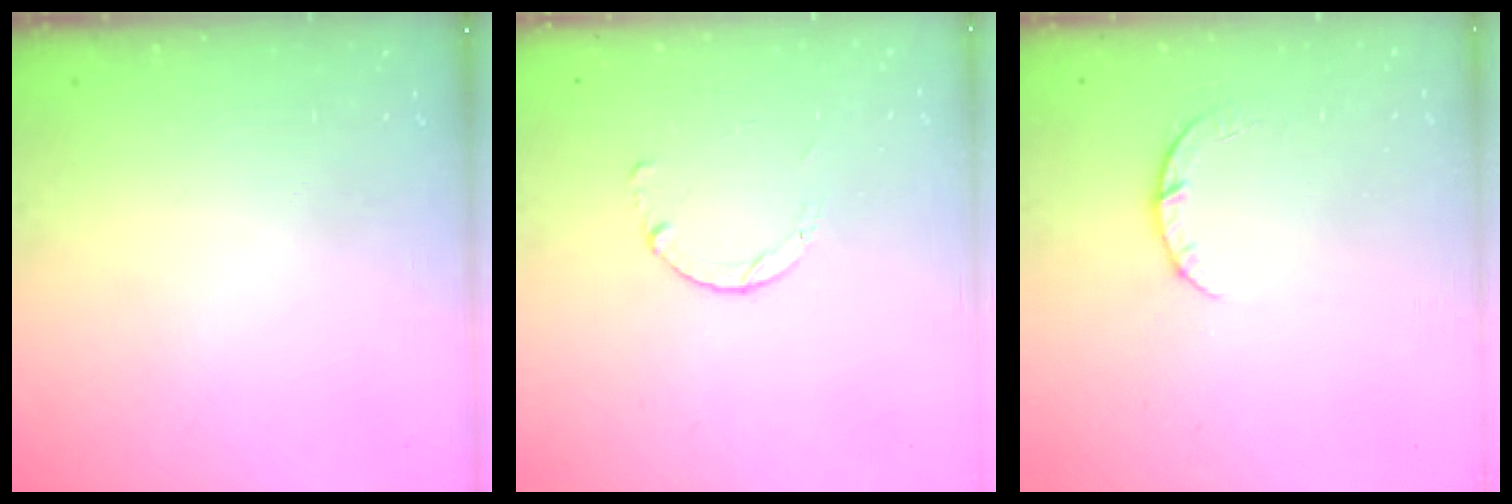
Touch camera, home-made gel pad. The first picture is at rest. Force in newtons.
{"total": 1.8, "press": 1.8, "slide": 0.2}
{"total": 3.2, "press": 3.2, "slide": 0.5}